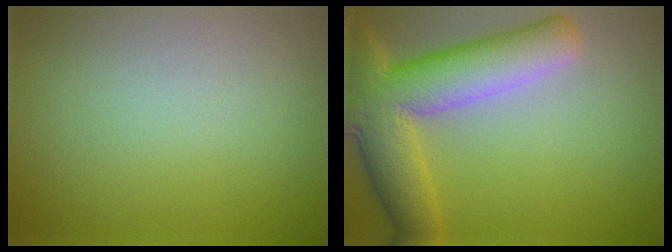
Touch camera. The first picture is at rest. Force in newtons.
{"total": 9.1, "press": 9.1, "slide": 0.6}